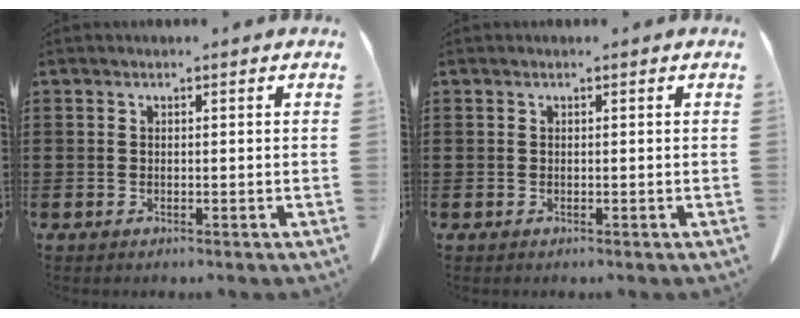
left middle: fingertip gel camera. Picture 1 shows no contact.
{"total": 0.0}